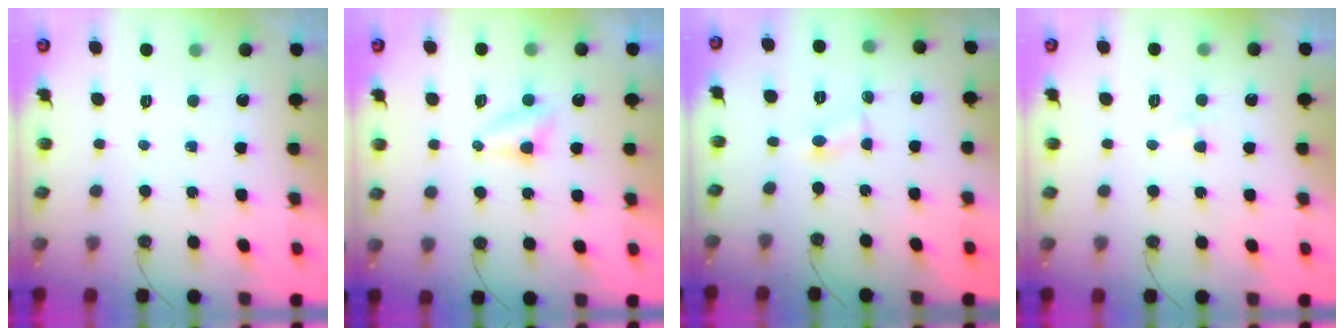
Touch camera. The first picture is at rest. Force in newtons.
{"total": 3.4, "press": 3.3, "slide": 0.4}
{"total": 1.7, "press": 1.6, "slide": 0.2}
{"total": 2.1, "press": 2.1, "slide": 0.3}